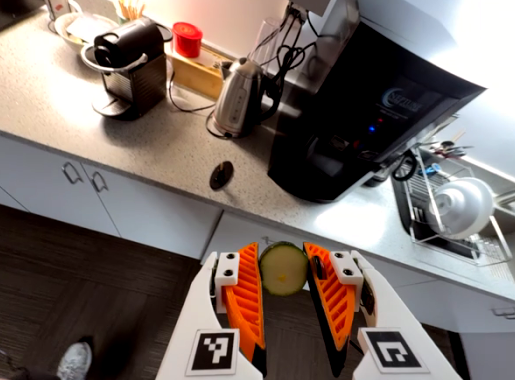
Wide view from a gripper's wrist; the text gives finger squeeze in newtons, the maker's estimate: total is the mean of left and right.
{"total": 7.8, "left": 7.7, "right": 7.8}